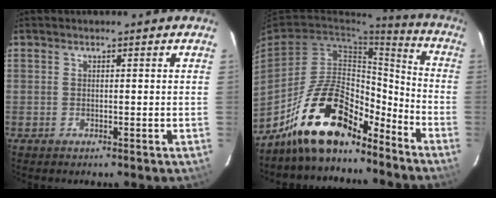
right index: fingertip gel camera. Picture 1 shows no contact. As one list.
[{"total": 17.7, "force": [-13.8, 6.2, 9.3], "torque": [-0.175, 0.024, -0.235]}]